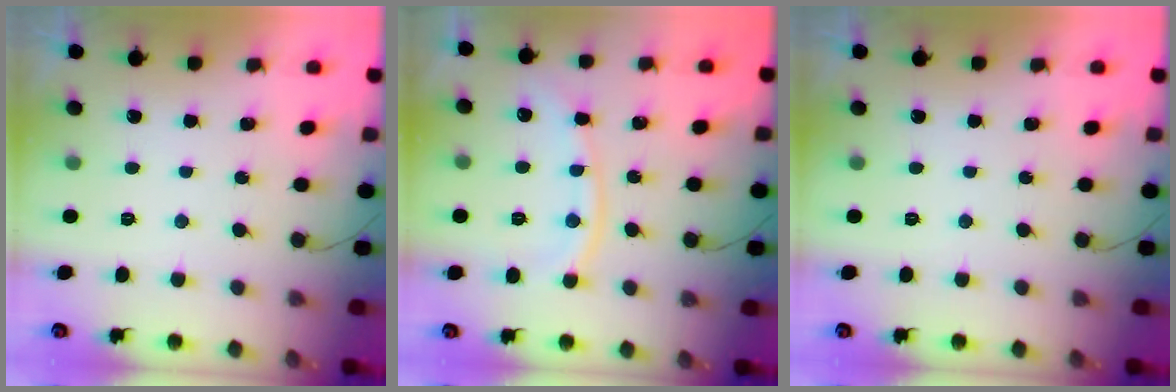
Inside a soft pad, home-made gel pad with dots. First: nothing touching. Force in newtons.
{"total": 10.8, "press": 10.7, "slide": 1.3}
{"total": 0.0}